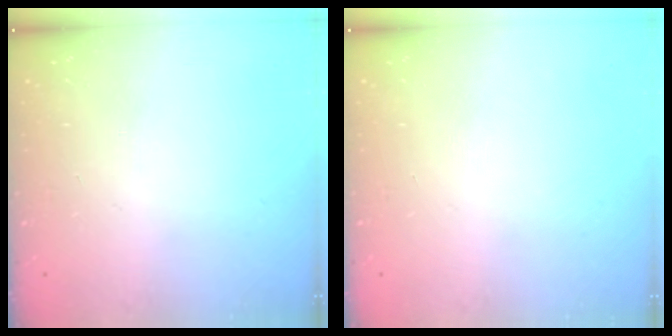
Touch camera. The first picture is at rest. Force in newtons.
{"total": 0.0}